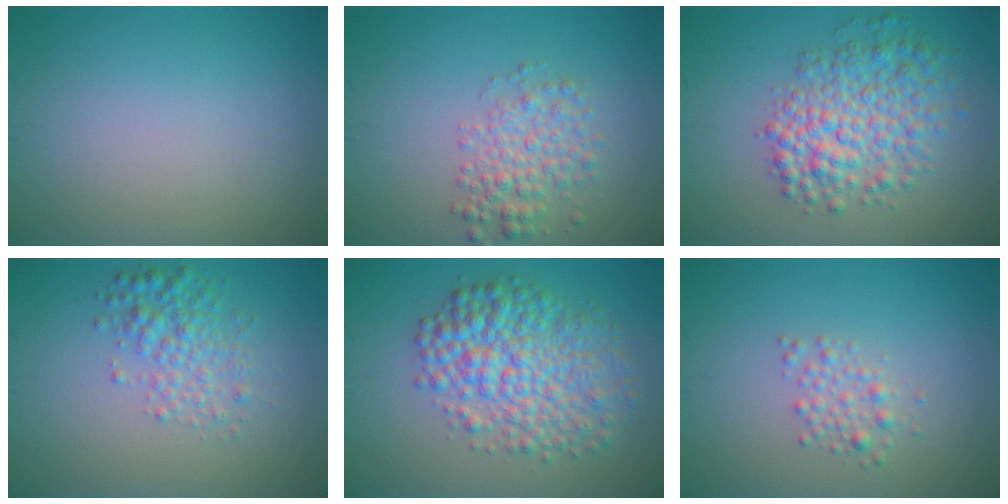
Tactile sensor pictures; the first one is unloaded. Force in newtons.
{"total": 3.2, "press": 3.2, "slide": 0.1}
{"total": 5.9, "press": 5.9, "slide": 0.2}
{"total": 3.0, "press": 3.0, "slide": 0.1}
{"total": 7.3, "press": 7.3, "slide": 0.1}
{"total": 1.7, "press": 1.7, "slide": 0.0}